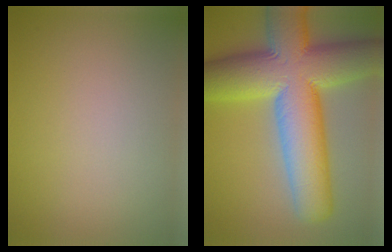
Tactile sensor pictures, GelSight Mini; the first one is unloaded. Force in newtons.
{"total": 15.9, "press": 15.9, "slide": 0.7}